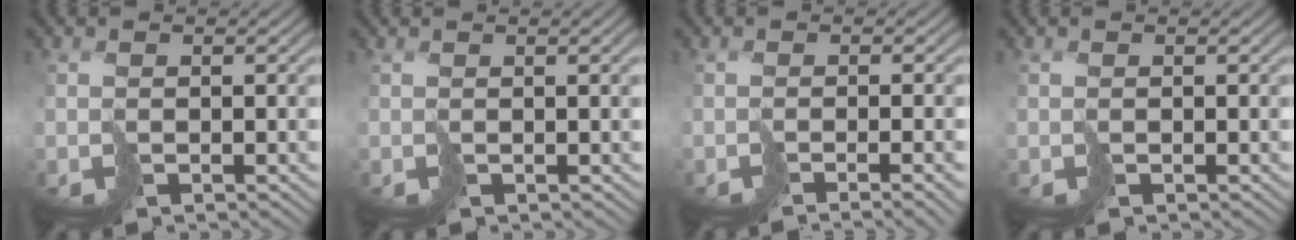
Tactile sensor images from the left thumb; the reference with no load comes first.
{"total": 2.8, "force": [0.3, 0.7, 2.7], "torque": [-0.032, 0.006, 0.004]}
{"total": 4.9, "force": [-1.9, 1.2, 4.3], "torque": [-0.047, -0.005, -0.024]}
{"total": 0.0}